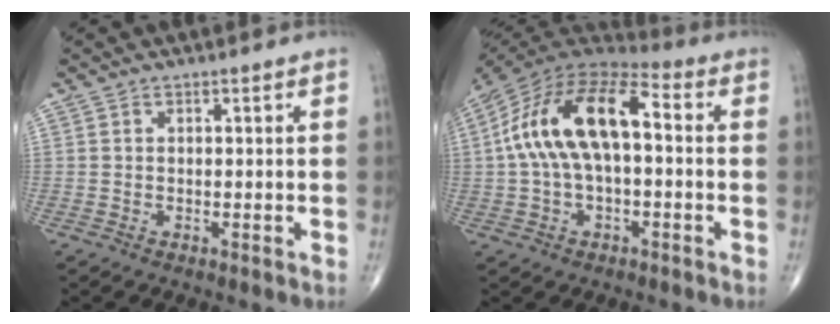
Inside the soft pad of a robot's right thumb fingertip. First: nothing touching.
{"total": 18.1, "force": [1.4, 9.2, 15.6], "torque": [-0.291, 0.045, 0.014]}